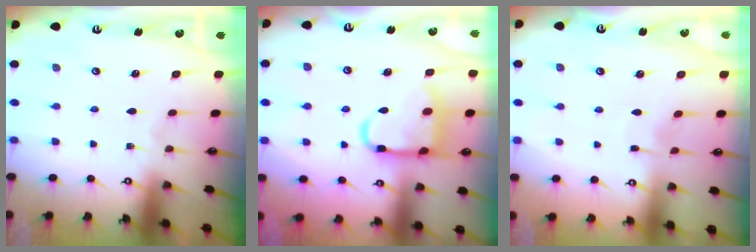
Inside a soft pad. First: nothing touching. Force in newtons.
{"total": 13.8, "press": 13.7, "slide": 1.5}
{"total": 2.3, "press": 2.3, "slide": 0.3}